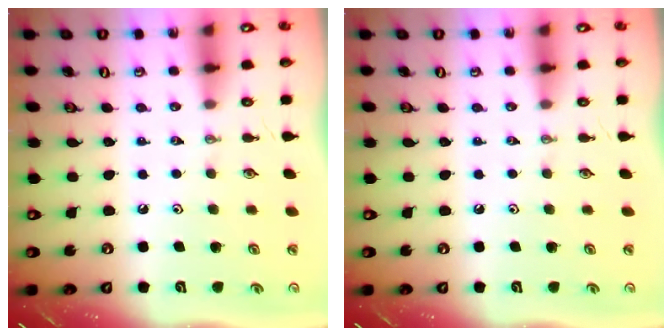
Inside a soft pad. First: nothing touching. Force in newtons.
{"total": 0.0}